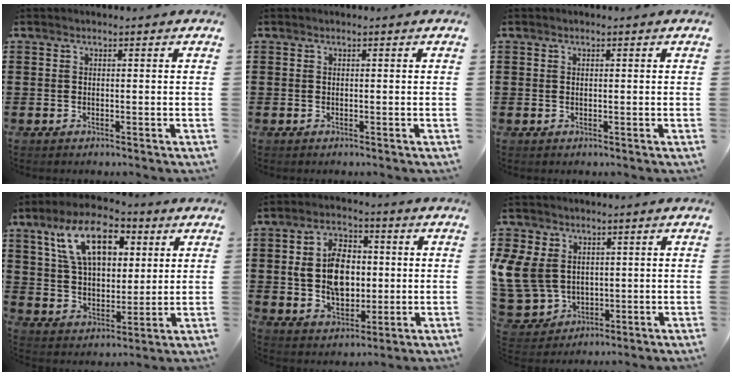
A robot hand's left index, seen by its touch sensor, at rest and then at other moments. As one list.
[{"total": 0.0}, {"total": 0.0}, {"total": 12.5, "force": [6.4, 6.6, 8.5], "torque": [-0.169, 0.011, 0.117]}, {"total": 9.5, "force": [0.4, 6.4, 7.0], "torque": [-0.142, 0.011, 0.002]}, {"total": 8.6, "force": [1.6, 7.5, 3.9], "torque": [-0.141, 0.006, 0.030]}]